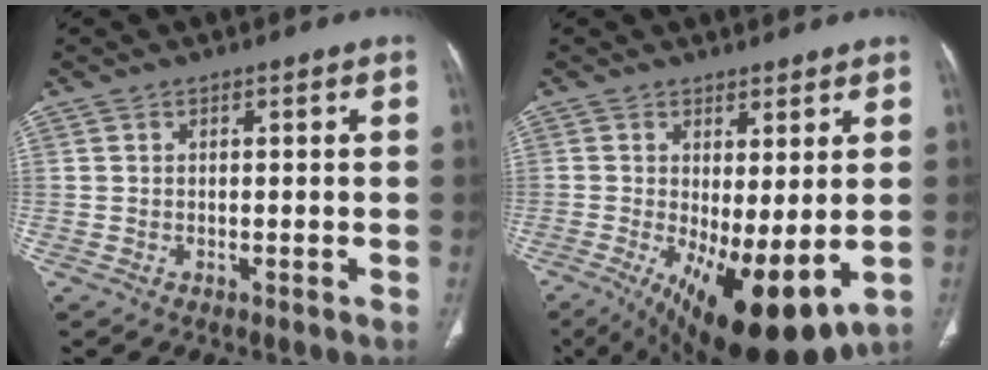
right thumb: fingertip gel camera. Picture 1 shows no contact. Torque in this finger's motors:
{"motor_torque": [-0.31, 1.05, 0.09, -0.04, 0.46]}